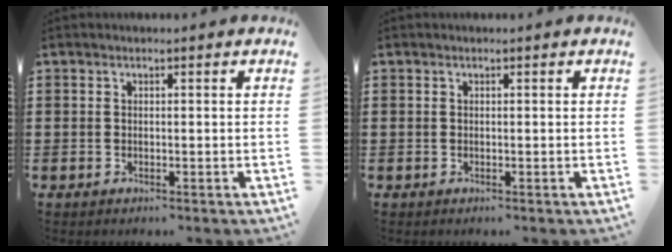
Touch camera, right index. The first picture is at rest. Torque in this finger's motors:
{"motor_torque": [-0.04, 0.03, 0.00, -0.01]}